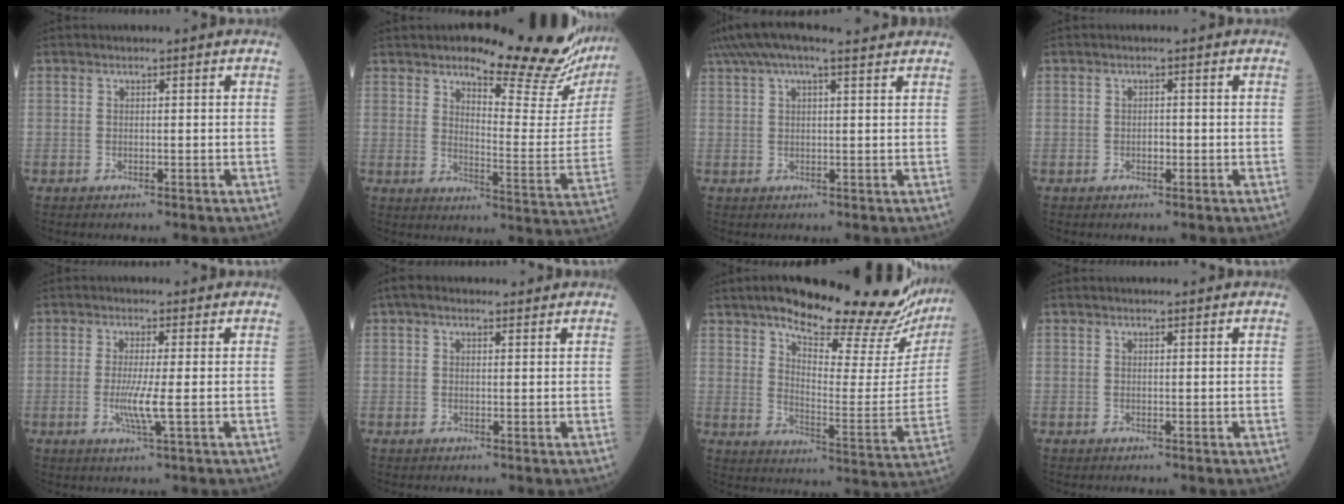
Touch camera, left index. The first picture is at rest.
{"total": 20.3, "force": [17.8, 3.8, 9.1], "torque": [-0.110, -0.083, 0.210]}
{"total": 10.6, "force": [8.4, 2.0, 6.1], "torque": [-0.114, 0.055, 0.127]}
{"total": 1.0, "force": [-0.3, 0.6, 0.8], "torque": [-0.014, 0.002, -0.006]}
{"total": 3.9, "force": [-0.6, -0.5, 3.8], "torque": [-0.087, -0.011, -0.012]}
{"total": 3.2, "force": [2.3, 1.4, 1.7], "torque": [-0.034, 0.031, 0.036]}
{"total": 26.3, "force": [22.4, 4.8, 12.8], "torque": [-0.176, -0.063, 0.283]}
{"total": 0.5, "force": [0.5, 0.0, 0.2], "torque": [-0.009, 0.003, 0.006]}